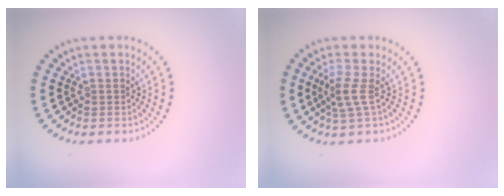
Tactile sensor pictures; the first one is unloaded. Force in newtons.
{"total": 2.2, "press": 1.6, "slide": 1.5}